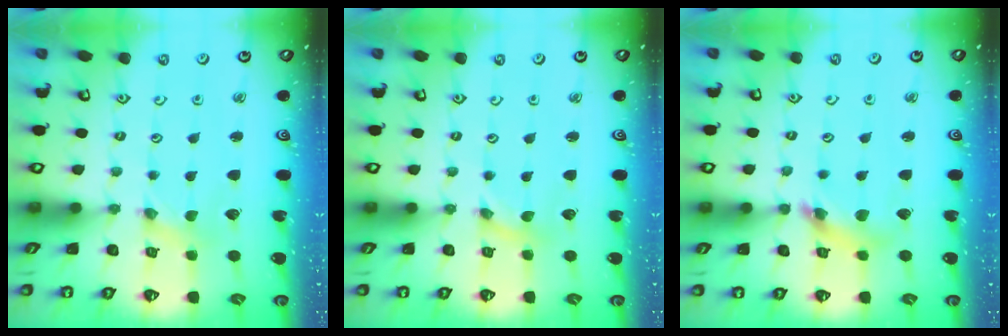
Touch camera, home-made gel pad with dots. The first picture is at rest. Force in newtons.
{"total": 0.0}
{"total": 10.0, "press": 9.9, "slide": 1.3}